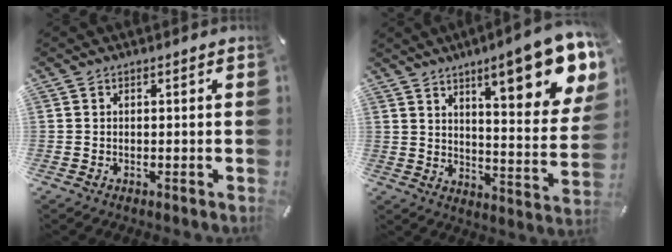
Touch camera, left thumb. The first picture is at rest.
{"total": 17.4, "force": [10.7, 4.5, 13.0], "torque": [-0.172, -0.074, 0.166]}